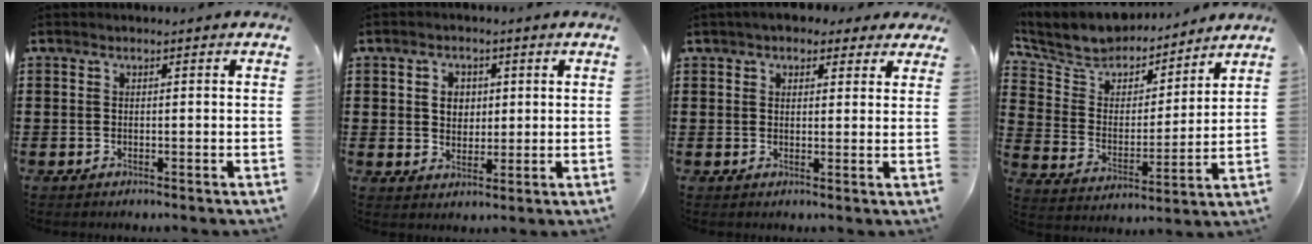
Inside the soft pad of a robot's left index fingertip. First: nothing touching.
{"total": 3.6, "force": [0.8, 2.9, 2.0], "torque": [-0.042, 0.008, 0.008]}
{"total": 3.2, "force": [2.4, 1.9, 1.2], "torque": [-0.027, 0.004, 0.040]}
{"total": 7.1, "force": [6.6, 2.5, 0.9], "torque": [-0.064, -0.049, 0.116]}